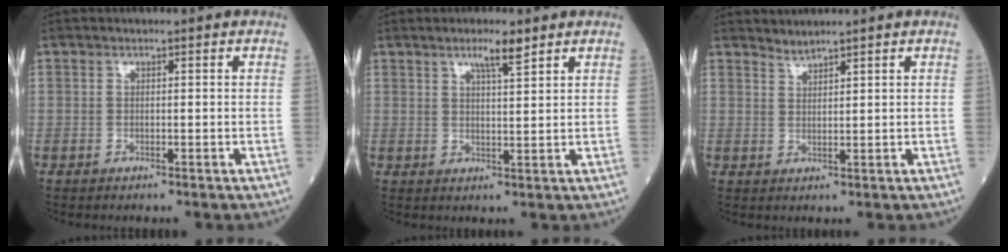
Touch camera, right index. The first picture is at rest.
{"total": 3.8, "force": [2.7, 0.2, 2.6], "torque": [-0.051, 0.000, 0.048]}
{"total": 1.7, "force": [1.6, -0.4, -0.1], "torque": [-0.002, -0.002, 0.036]}